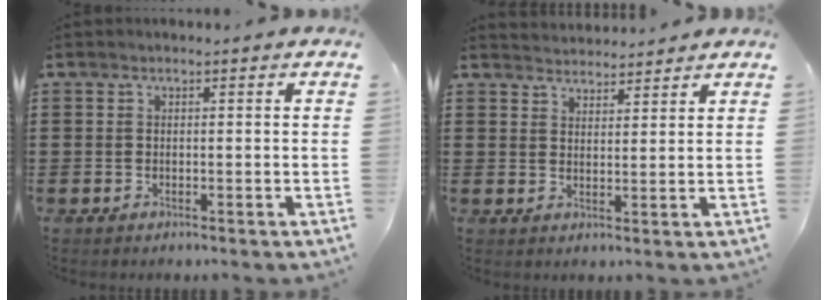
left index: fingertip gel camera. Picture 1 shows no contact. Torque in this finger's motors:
{"motor_torque": [-0.39, 0.52, 0.01, -0.01]}